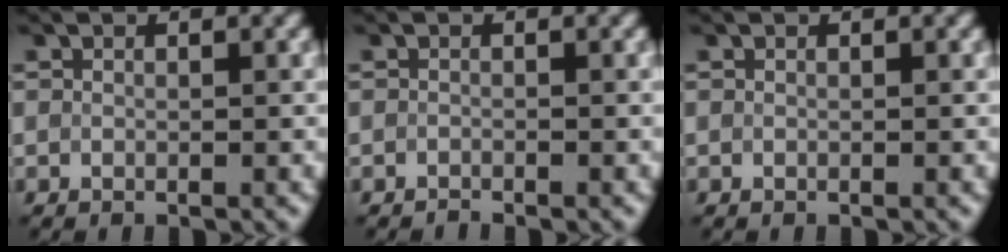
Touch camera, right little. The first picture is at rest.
{"total": 0.5, "force": [-0.5, -0.1, 0.0], "torque": [0.001, 0.002, -0.010]}
{"total": 0.0}